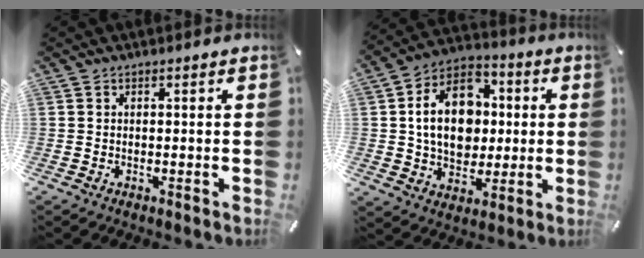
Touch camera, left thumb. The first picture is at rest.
{"total": 15.6, "force": [0.8, 12.3, 9.5], "torque": [-0.175, 0.012, 0.016]}